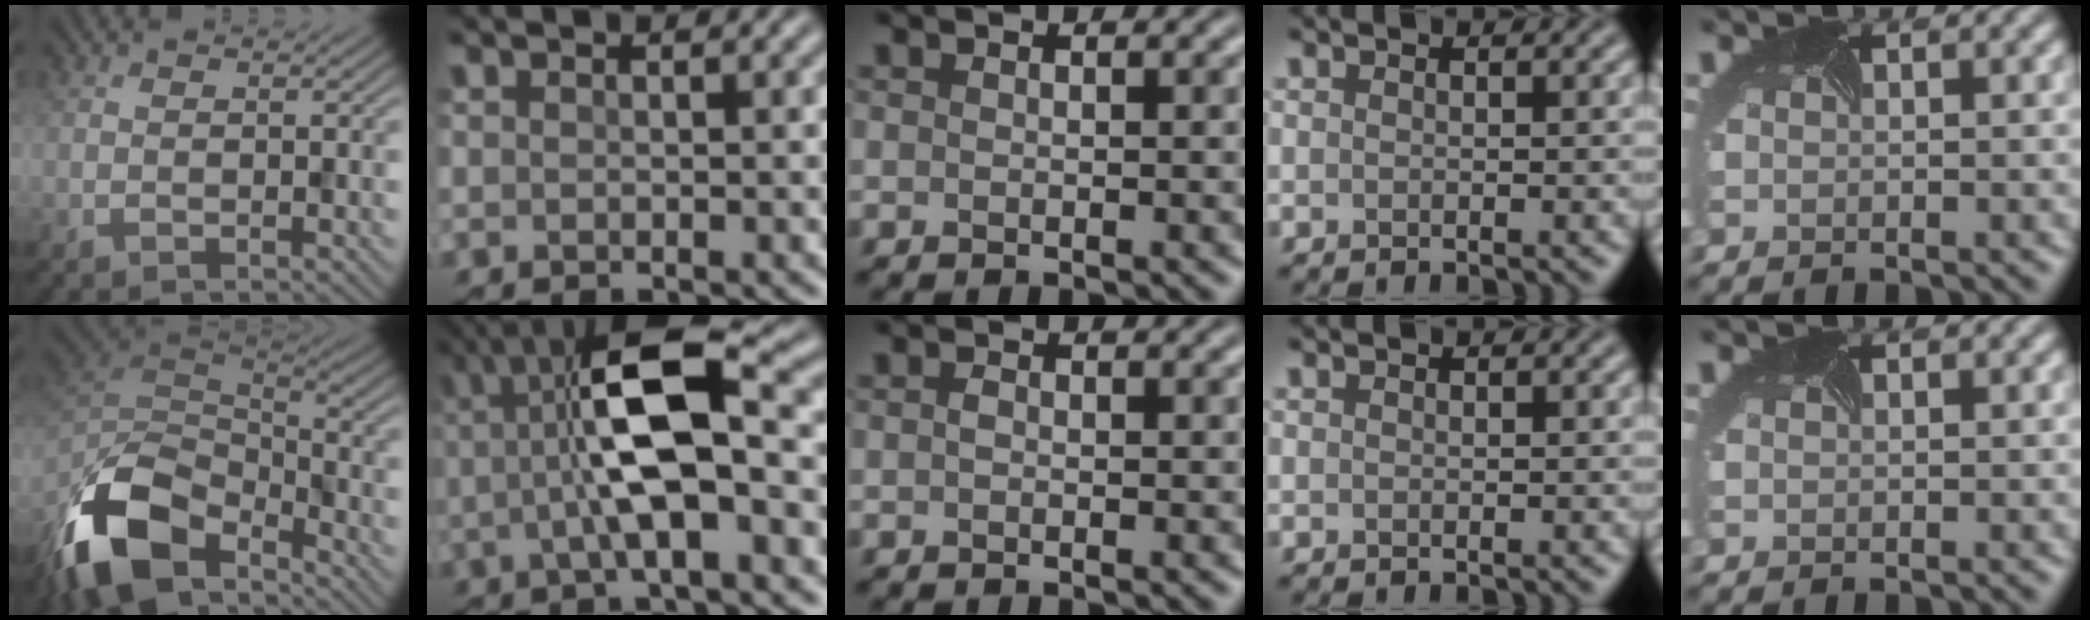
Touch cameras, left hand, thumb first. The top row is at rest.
{"thumb": {"total": 14.9, "force": [-9.5, 6.8, 9.3], "torque": [-0.222, -0.022, -0.188]}, "index": {"total": 10.1, "force": [1.2, 3.0, 9.6], "torque": [-0.165, 0.017, 0.013]}, "middle": {"total": 0.6, "force": [-0.1, 0.4, 0.4], "torque": [-0.009, 0.000, -0.003]}}